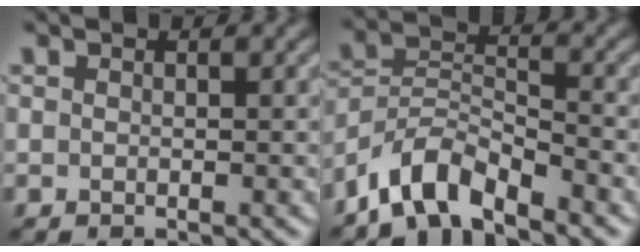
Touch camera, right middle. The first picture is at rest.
{"total": 5.4, "force": [-4.4, 1.8, 2.6], "torque": [-0.040, 0.002, -0.093]}